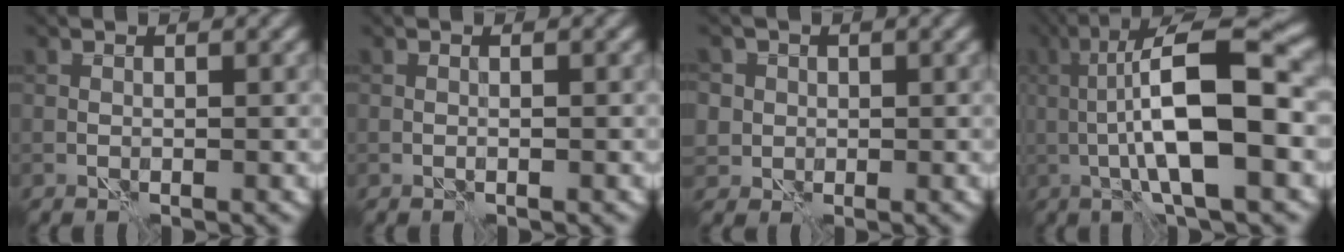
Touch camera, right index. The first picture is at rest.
{"total": 0.0}
{"total": 3.6, "force": [1.2, 3.2, 1.1], "torque": [-0.016, 0.011, 0.012]}
{"total": 10.5, "force": [-0.5, 2.6, 10.2], "torque": [-0.173, 0.016, -0.014]}